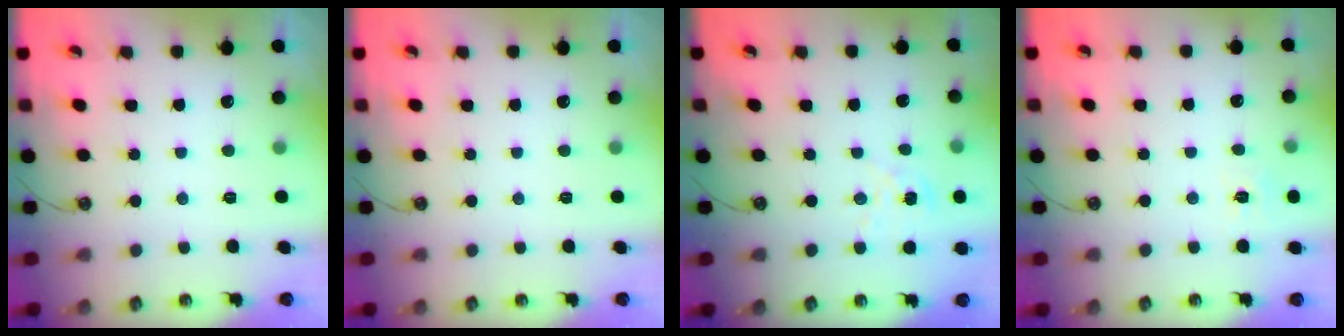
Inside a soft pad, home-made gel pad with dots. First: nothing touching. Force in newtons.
{"total": 0.0}
{"total": 2.5, "press": 2.5, "slide": 0.3}
{"total": 5.7, "press": 5.7, "slide": 0.7}